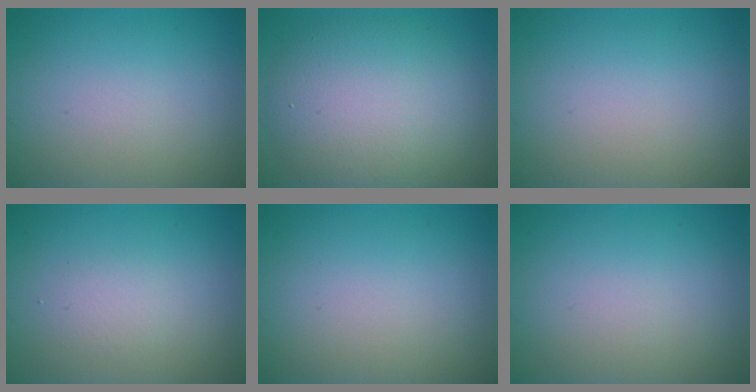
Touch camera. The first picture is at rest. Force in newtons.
{"total": 8.3, "press": 8.2, "slide": 0.5}
{"total": 0.0}
{"total": 1.3, "press": 1.3, "slide": 0.2}
{"total": 0.0}
{"total": 0.0}